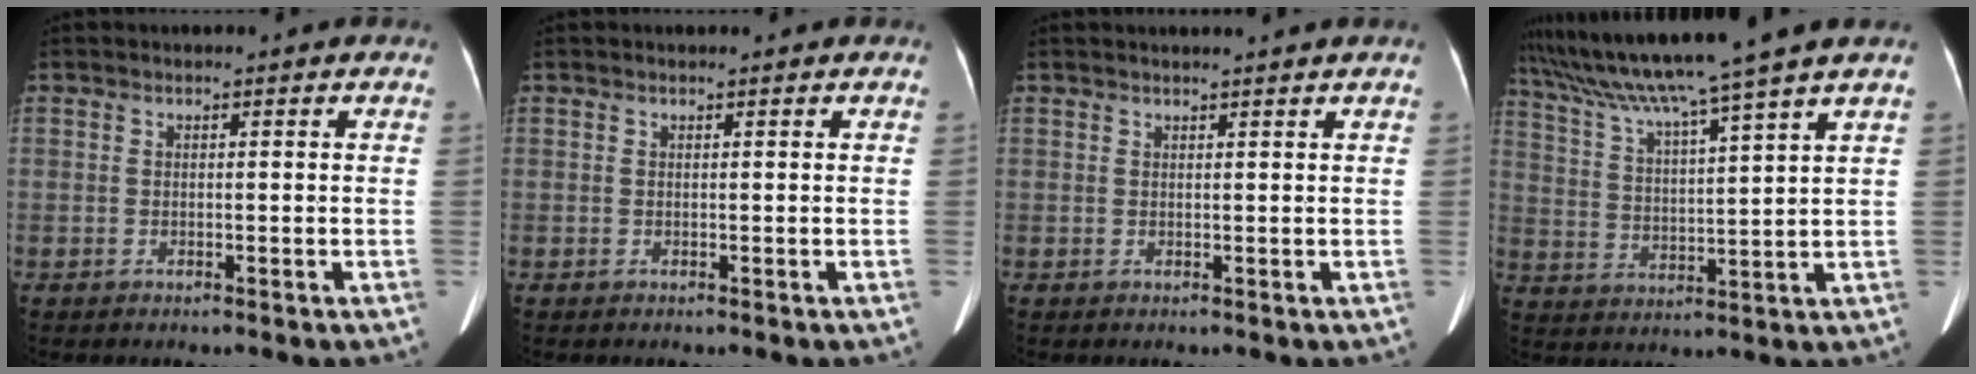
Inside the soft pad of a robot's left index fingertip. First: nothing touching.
{"total": 0.0}
{"total": 2.4, "force": [2.1, -0.6, 0.8], "torque": [-0.012, 0.006, 0.026]}
{"total": 13.9, "force": [11.6, -2.9, 7.2], "torque": [-0.129, -0.004, 0.192]}